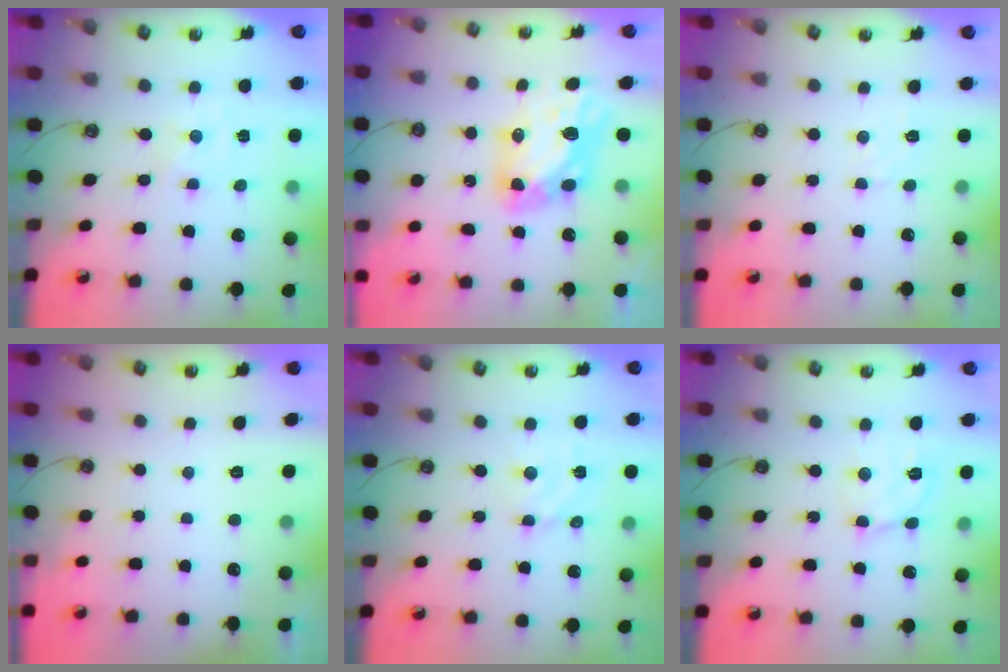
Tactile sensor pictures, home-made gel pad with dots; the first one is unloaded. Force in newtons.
{"total": 9.0, "press": 9.0, "slide": 1.1}
{"total": 5.3, "press": 5.3, "slide": 0.7}
{"total": 0.0}
{"total": 3.8, "press": 3.8, "slide": 0.3}
{"total": 9.6, "press": 9.5, "slide": 0.9}